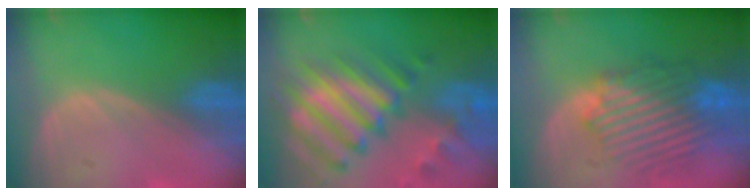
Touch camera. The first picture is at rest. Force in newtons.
{"total": 12.3, "press": 10.6, "slide": 6.2}
{"total": 9.8, "press": 9.5, "slide": 2.5}